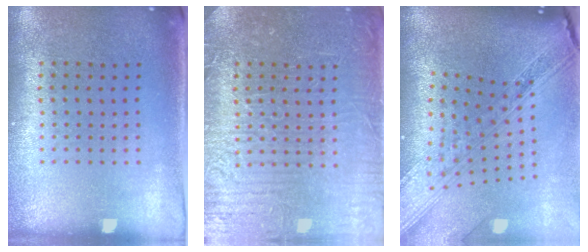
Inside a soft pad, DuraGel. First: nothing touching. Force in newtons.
{"total": 4.7, "press": 4.6, "slide": 0.6}
{"total": 4.1, "press": 2.9, "slide": 2.9}